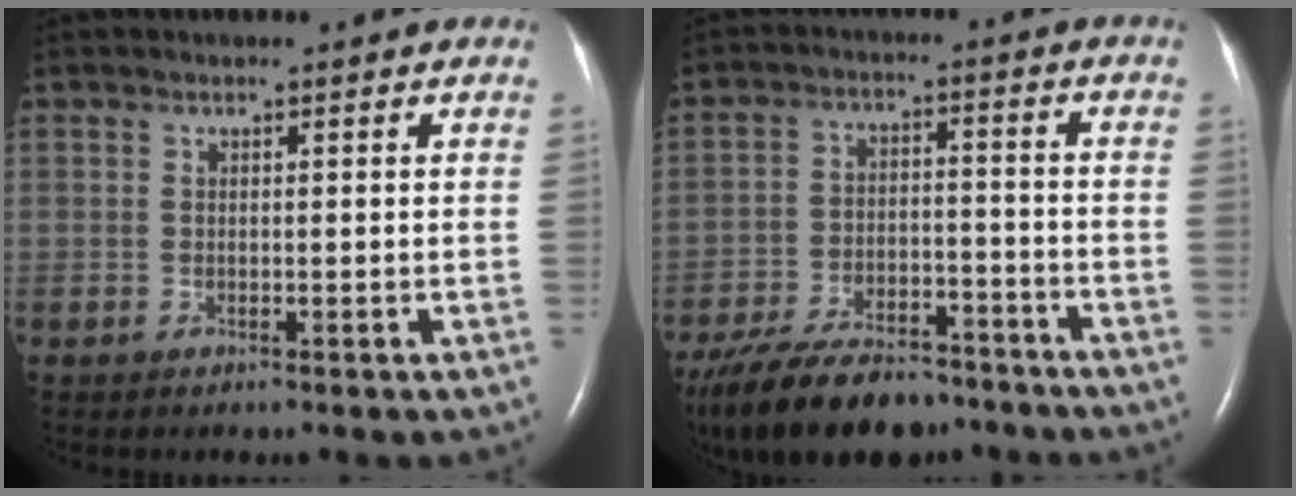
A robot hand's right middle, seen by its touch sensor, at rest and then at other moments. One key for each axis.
{"total": 15.8, "fx": -12.8, "fy": 5.6, "fz": 7.4, "tx": -0.150, "ty": -0.008, "tz": -0.207}